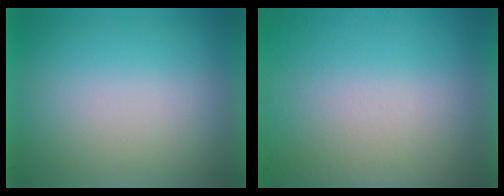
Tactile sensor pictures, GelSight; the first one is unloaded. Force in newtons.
{"total": 9.5}